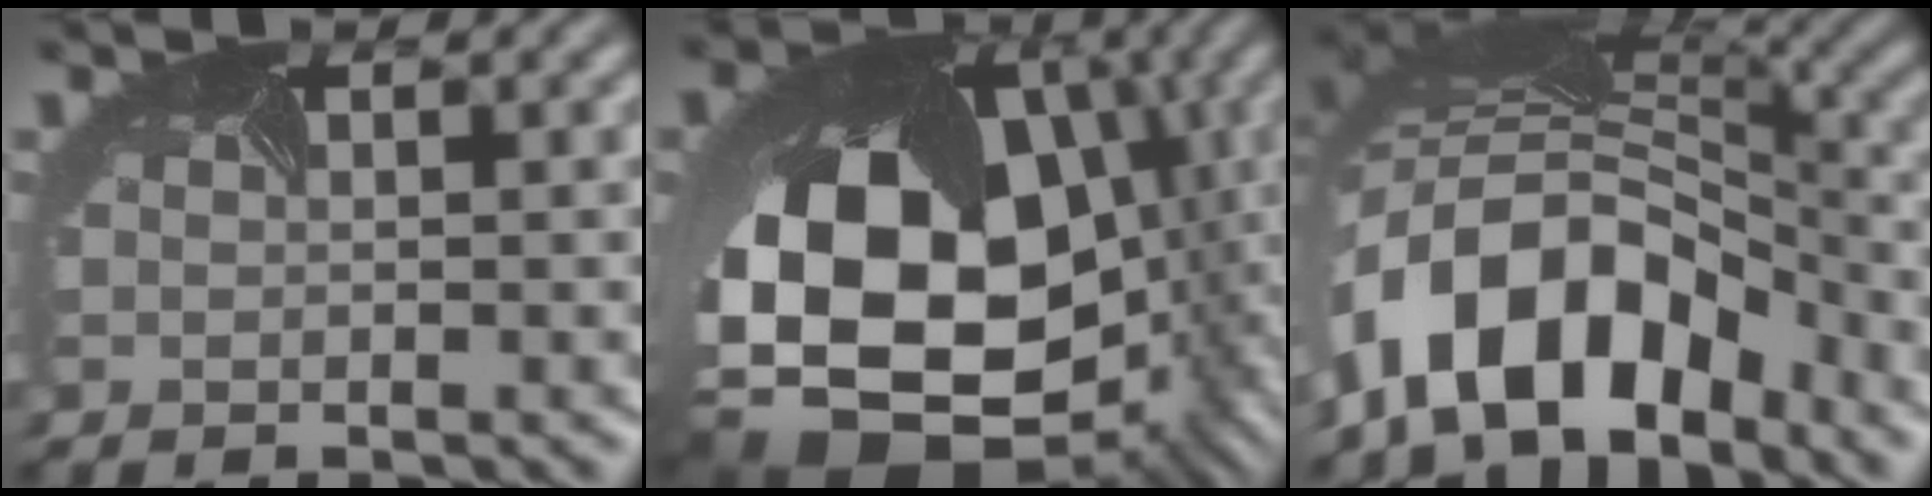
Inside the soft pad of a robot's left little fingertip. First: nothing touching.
{"total": 20.4, "force": [-2.9, 15.5, 13.0], "torque": [-0.284, -0.066, -0.013]}
{"total": 10.8, "force": [-5.7, 5.9, 7.0], "torque": [-0.126, 0.019, -0.110]}